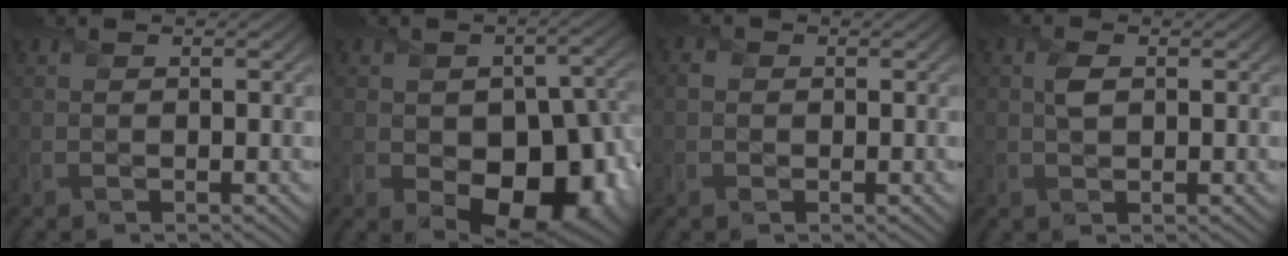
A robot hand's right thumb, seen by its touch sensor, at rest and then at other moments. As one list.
[{"total": 13.2, "force": [-3.2, 8.4, 9.7], "torque": [-0.128, -0.037, -0.032]}, {"total": 1.3, "force": [-0.1, 1.2, 0.4], "torque": [-0.004, -0.003, -0.008]}, {"total": 1.7, "force": [0.5, 1.0, 1.3], "torque": [-0.031, 0.002, 0.006]}]